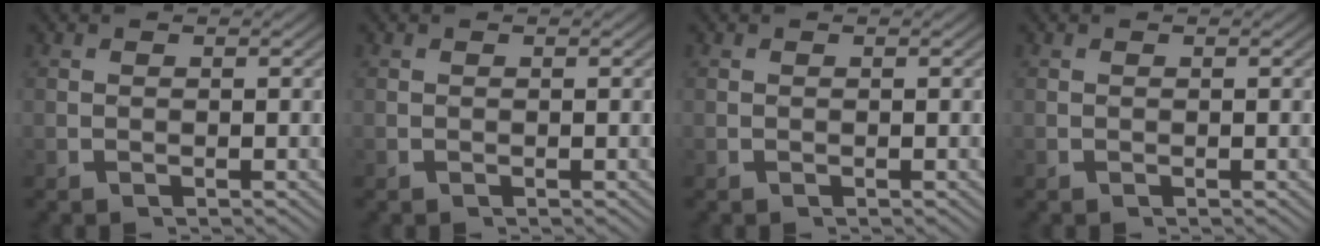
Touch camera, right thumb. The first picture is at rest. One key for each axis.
{"total": 0.0}
{"total": 0.0}
{"total": 0.0}